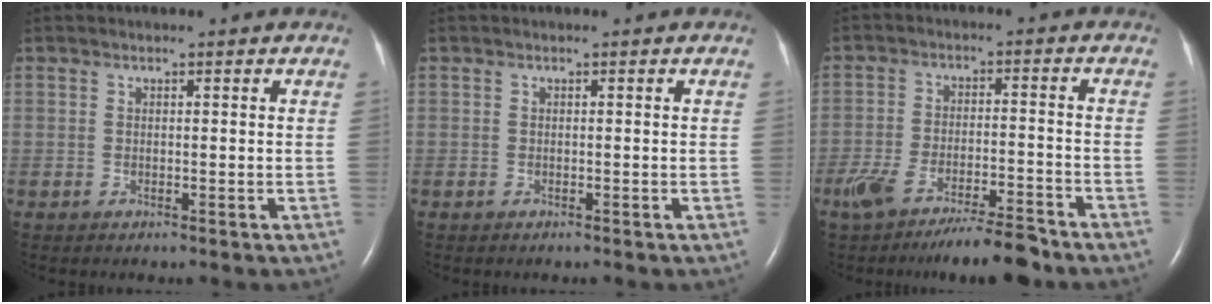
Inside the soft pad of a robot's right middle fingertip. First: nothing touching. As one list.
[{"total": 0.0}, {"total": 11.0, "force": [-9.0, 1.5, 6.1], "torque": [-0.105, -0.014, -0.148]}]